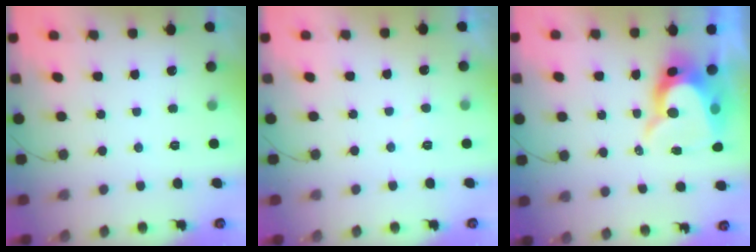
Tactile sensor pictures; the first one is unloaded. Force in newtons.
{"total": 4.0, "press": 4.0, "slide": 0.2}
{"total": 11.6, "press": 11.5, "slide": 1.1}